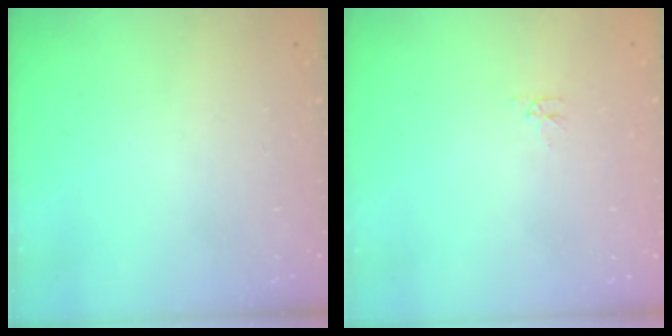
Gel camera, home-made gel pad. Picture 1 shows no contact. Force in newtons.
{"total": 2.8, "press": 2.7, "slide": 0.4}